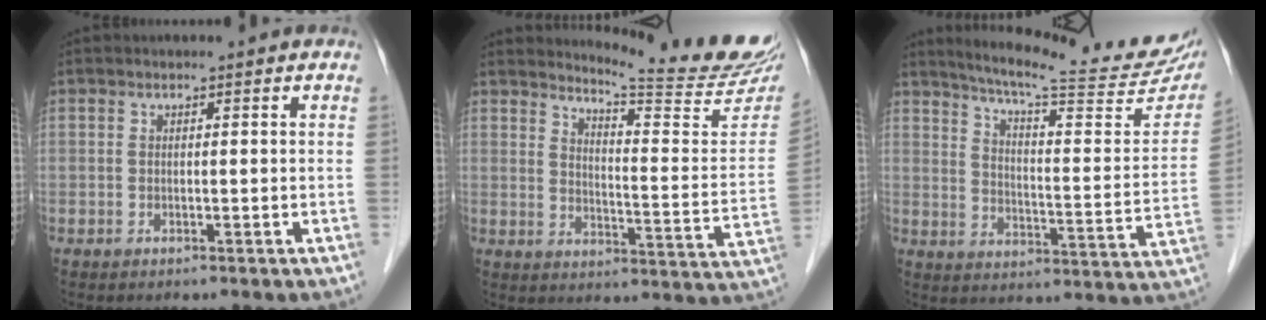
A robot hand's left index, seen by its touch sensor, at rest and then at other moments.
{"total": 16.0, "force": [15.3, -1.0, 4.6], "torque": [-0.070, -0.118, 0.180]}
{"total": 21.2, "force": [18.6, 1.0, 10.2], "torque": [-0.150, -0.060, 0.233]}